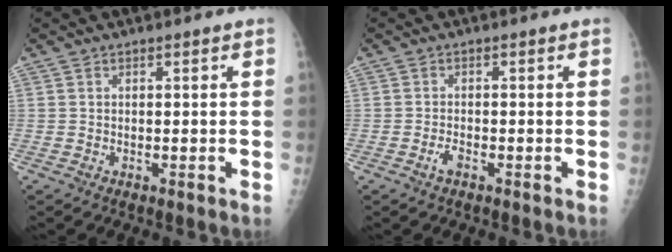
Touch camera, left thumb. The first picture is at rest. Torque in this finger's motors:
{"motor_torque": [-0.06, 0.05, 0.11, -0.11, 0.00]}